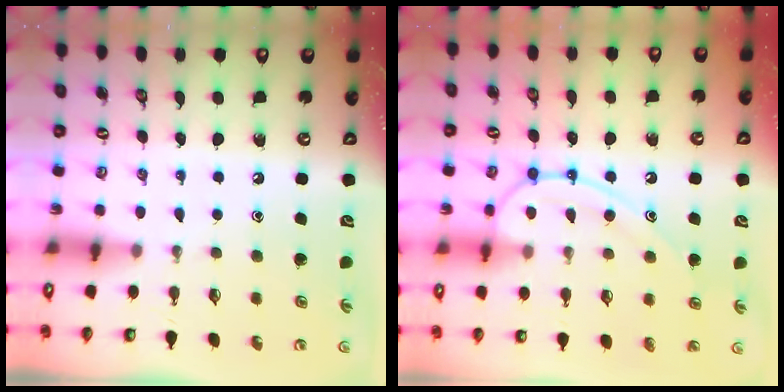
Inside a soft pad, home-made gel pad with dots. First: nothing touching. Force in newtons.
{"total": 12.6, "press": 12.5, "slide": 1.4}